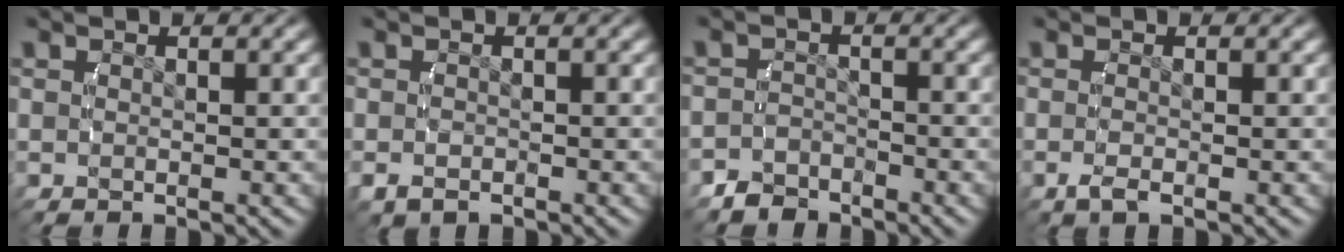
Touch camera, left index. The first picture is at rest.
{"total": 1.3, "force": [-0.9, 0.7, 0.5], "torque": [-0.021, -0.010, -0.011]}
{"total": 3.0, "force": [-2.7, 1.2, 0.0], "torque": [0.001, -0.013, -0.046]}
{"total": 1.4, "force": [-0.8, -0.1, 1.1], "torque": [-0.028, -0.006, -0.012]}